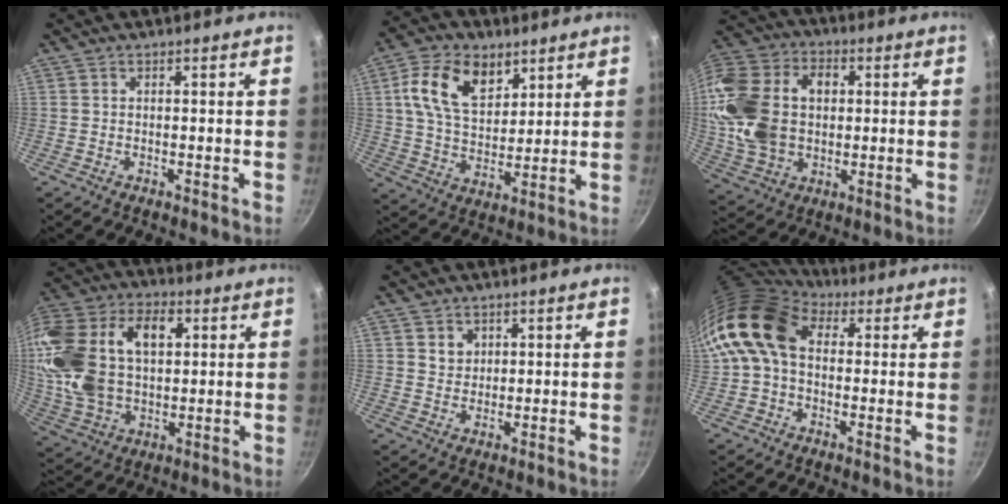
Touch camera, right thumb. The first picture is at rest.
{"total": 13.7, "force": [5.9, 8.7, 8.8], "torque": [-0.135, -0.017, 0.104]}
{"total": 21.3, "force": [1.6, 15.4, 14.5], "torque": [-0.276, 0.024, 0.031]}
{"total": 24.7, "force": [4.6, 16.0, 18.2], "torque": [-0.358, 0.021, 0.081]}
{"total": 2.7, "force": [1.2, 2.4, 0.8], "torque": [0.001, 0.001, 0.022]}
{"total": 12.7, "force": [1.9, 9.3, 8.4], "torque": [-0.136, 0.017, 0.013]}